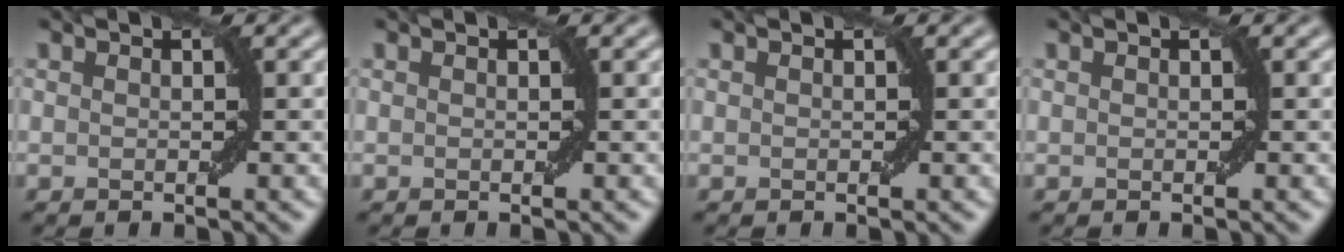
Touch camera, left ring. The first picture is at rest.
{"total": 0.0}
{"total": 0.0}
{"total": 0.0}